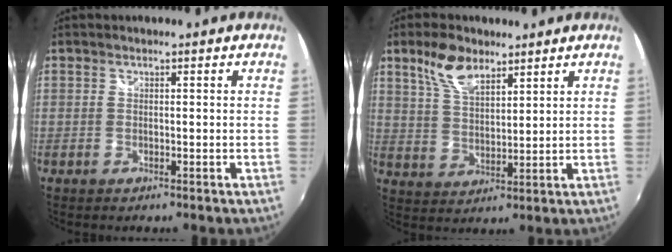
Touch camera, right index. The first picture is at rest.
{"total": 8.0, "force": [5.3, 3.7, 4.7], "torque": [-0.089, 0.011, 0.105]}